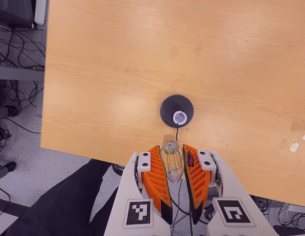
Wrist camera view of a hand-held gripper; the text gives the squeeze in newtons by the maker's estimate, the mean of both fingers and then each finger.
{"total": 19.5, "left": 24.5, "right": 14.4}